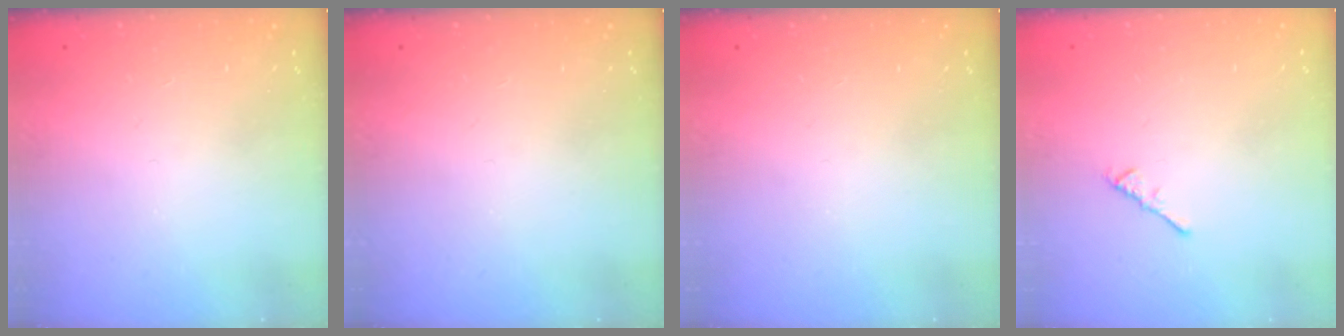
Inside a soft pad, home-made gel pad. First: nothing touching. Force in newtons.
{"total": 0.0}
{"total": 0.0}
{"total": 1.1, "press": 1.0, "slide": 0.4}